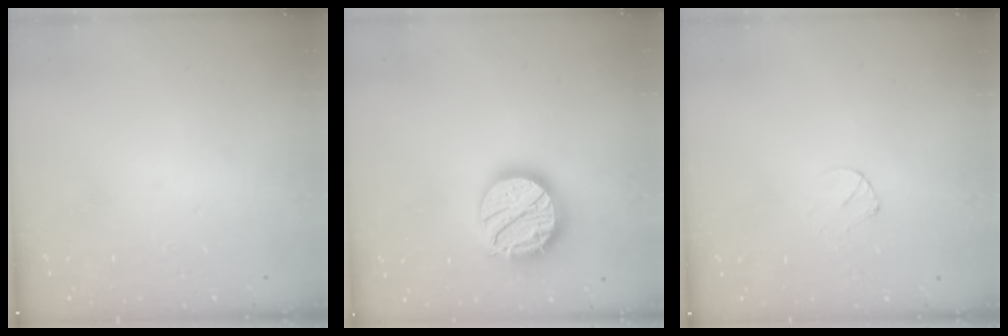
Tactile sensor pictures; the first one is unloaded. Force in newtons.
{"total": 18.9, "press": 18.8, "slide": 1.4}
{"total": 3.0, "press": 3.0, "slide": 0.3}